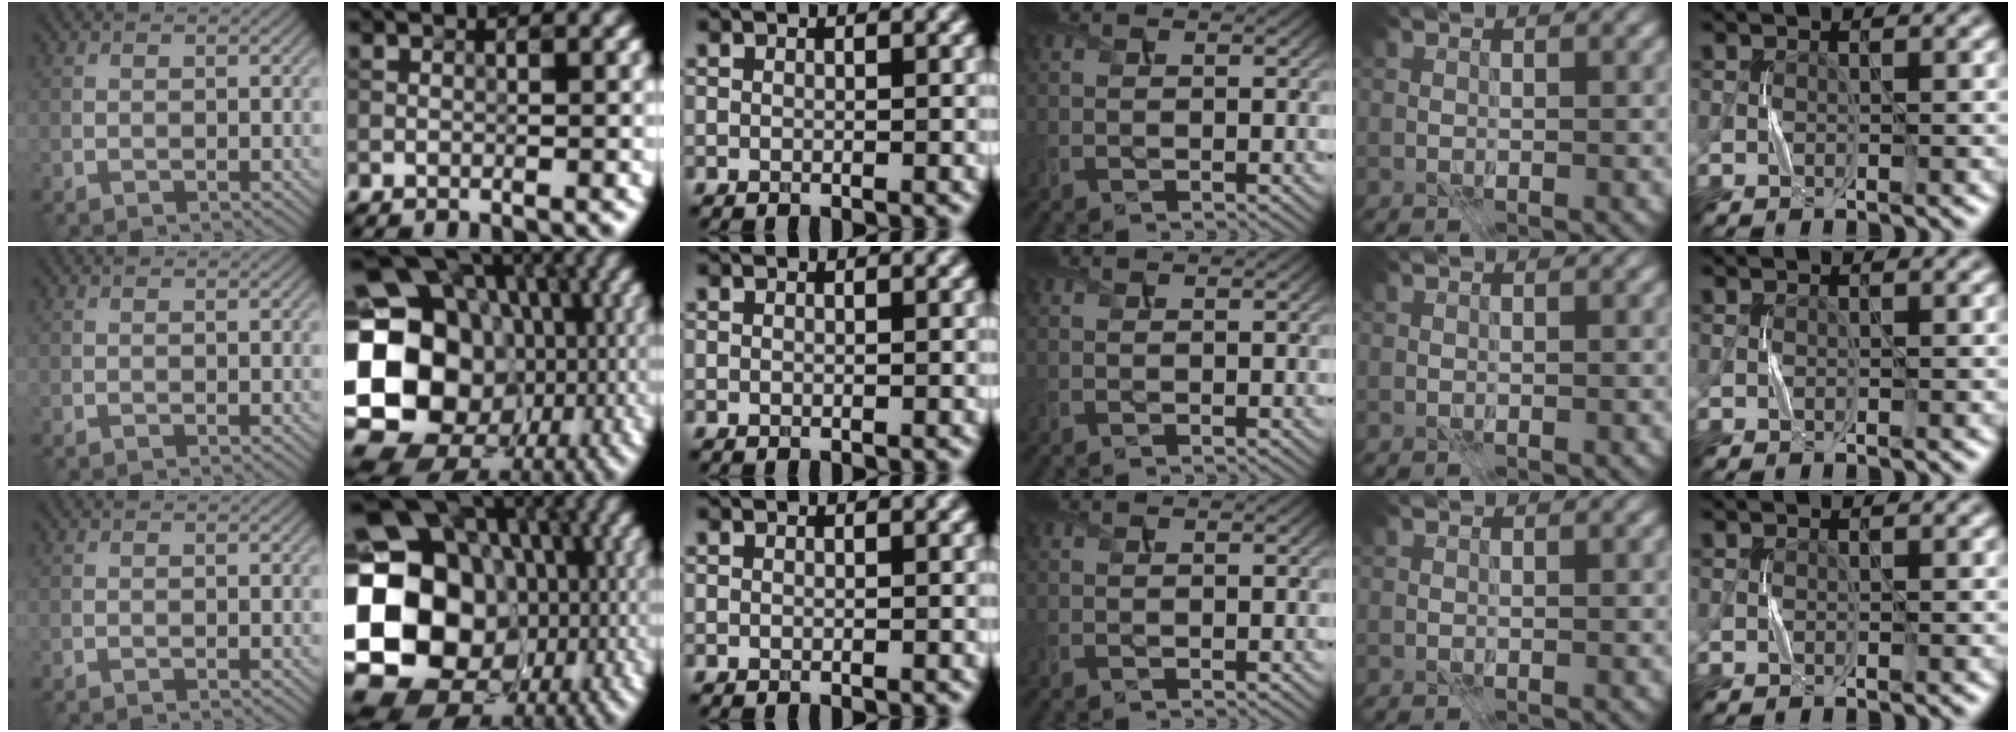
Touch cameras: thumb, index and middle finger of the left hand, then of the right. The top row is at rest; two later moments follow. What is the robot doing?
{"motion": "press", "object": "sticker"}